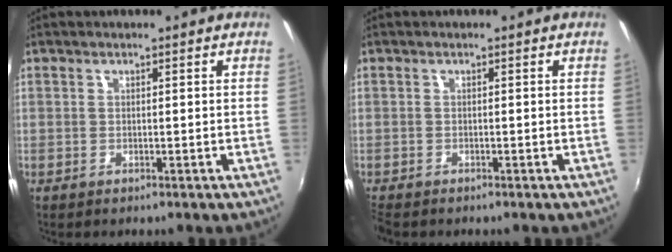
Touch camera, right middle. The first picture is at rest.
{"total": 1.7, "force": [-1.5, 0.6, 0.5], "torque": [-0.015, -0.011, -0.030]}